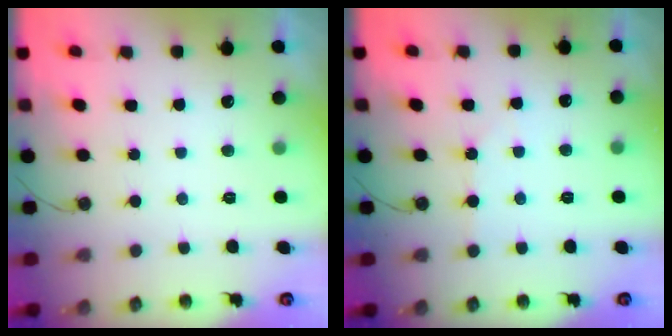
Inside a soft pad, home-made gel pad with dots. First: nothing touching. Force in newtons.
{"total": 2.8, "press": 2.7, "slide": 0.5}